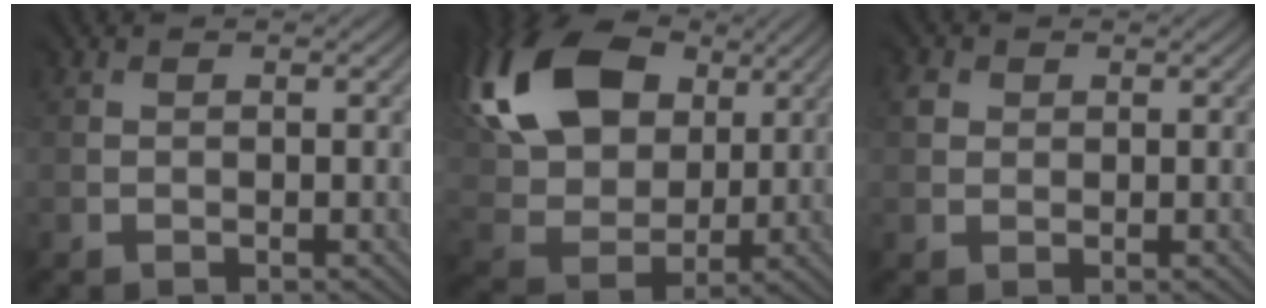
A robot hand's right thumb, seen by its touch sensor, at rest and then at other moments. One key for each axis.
{"total": 18.5, "fx": 8.1, "fy": 12.4, "fz": 11.1, "tx": -0.270, "ty": 0.052, "tz": 0.137}
{"total": 1.9, "fx": 0.8, "fy": 1.6, "fz": -0.3, "tx": 0.001, "ty": -0.004, "tz": 0.012}